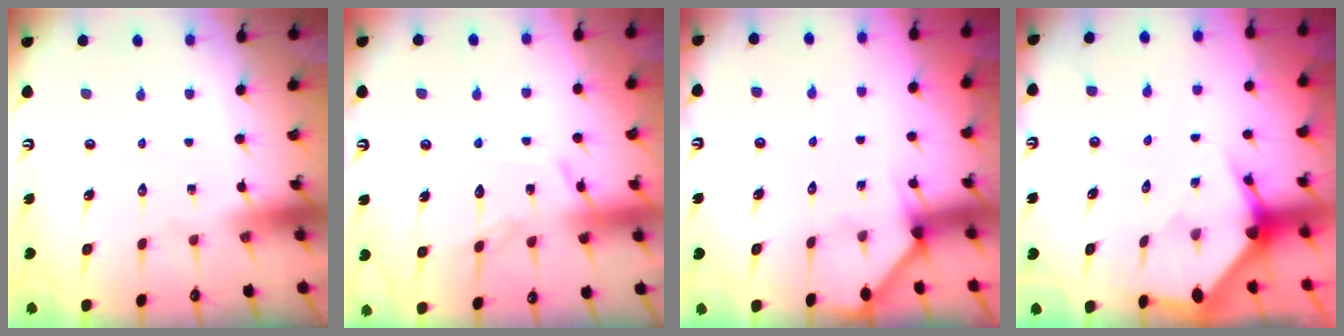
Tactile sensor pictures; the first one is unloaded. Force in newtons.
{"total": 12.2, "press": 12.1, "slide": 1.2}
{"total": 1.4, "press": 1.4, "slide": 0.1}
{"total": 2.9, "press": 2.9, "slide": 0.2}